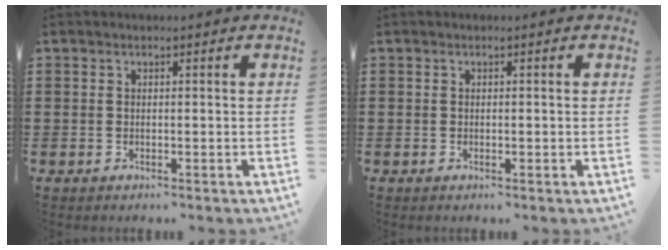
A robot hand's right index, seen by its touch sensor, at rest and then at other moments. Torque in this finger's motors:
{"motor_torque": [-0.19, 0.22, 0.02, 0.00]}